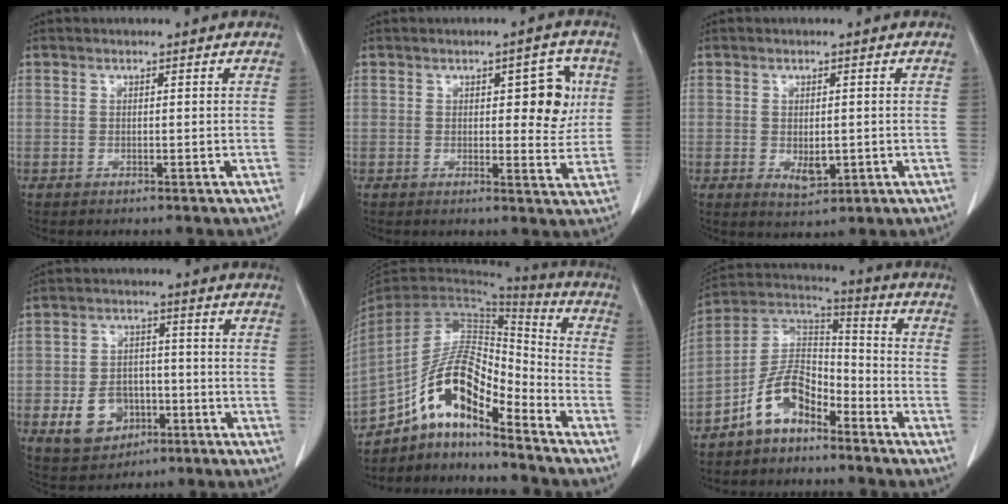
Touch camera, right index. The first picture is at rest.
{"total": 6.6, "force": [1.7, 2.7, 5.8], "torque": [-0.063, 0.006, 0.022]}
{"total": 3.4, "force": [-0.5, 1.8, 2.8], "torque": [-0.046, -0.007, 0.002]}
{"total": 8.0, "force": [-2.8, 6.3, 4.1], "torque": [-0.078, 0.011, -0.037]}
{"total": 14.2, "force": [-9.6, 3.8, 9.7], "torque": [-0.179, 0.038, -0.170]}
{"total": 9.7, "force": [-6.2, 4.8, 5.7], "torque": [-0.116, 0.031, -0.122]}